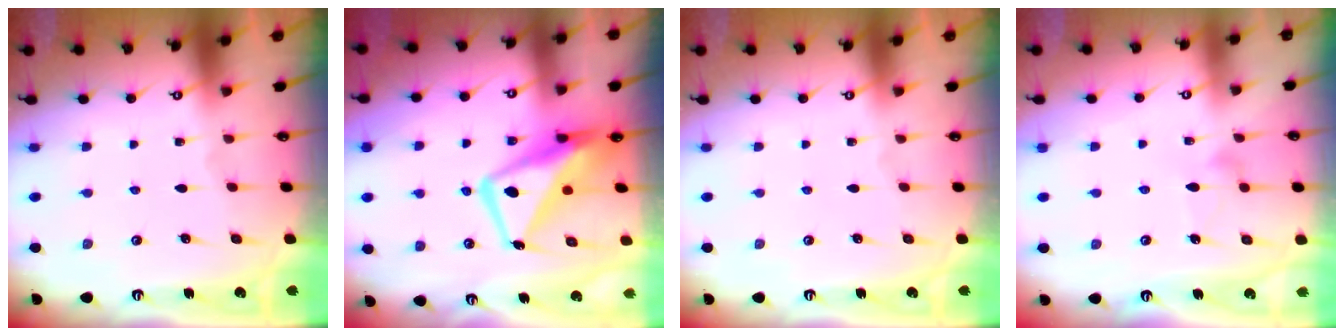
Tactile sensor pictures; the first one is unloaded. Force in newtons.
{"total": 13.2, "press": 13.1, "slide": 1.6}
{"total": 0.0}
{"total": 8.6, "press": 8.6, "slide": 0.4}